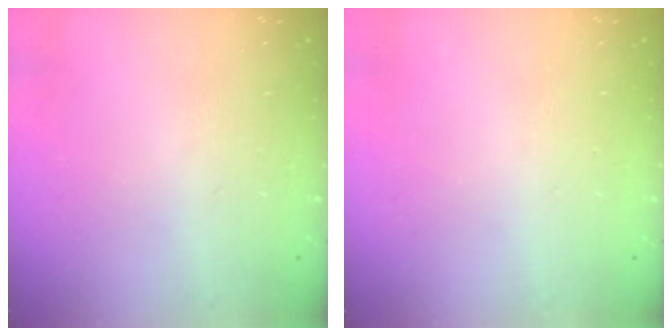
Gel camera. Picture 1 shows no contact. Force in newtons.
{"total": 0.0}